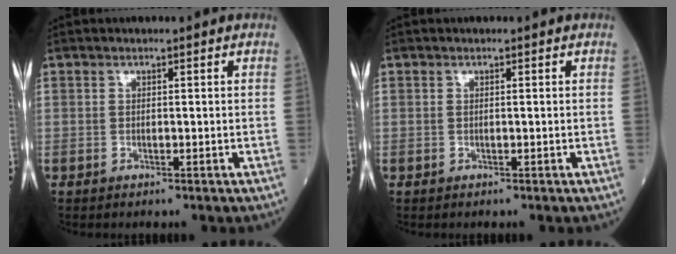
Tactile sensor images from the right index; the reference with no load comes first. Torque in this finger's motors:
{"motor_torque": [-0.33, -0.10, -0.04, -0.01]}